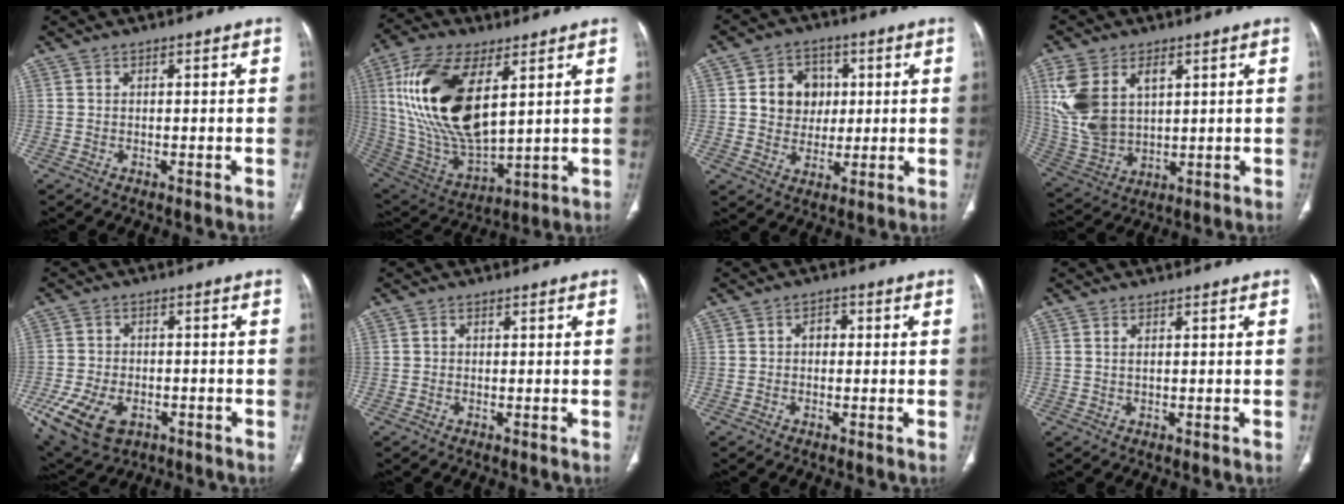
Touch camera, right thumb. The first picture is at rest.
{"total": 23.3, "force": [6.9, 11.0, 19.4], "torque": [-0.382, -0.029, 0.137]}
{"total": 8.8, "force": [1.6, 7.7, 4.1], "torque": [-0.021, -0.001, 0.027]}
{"total": 13.9, "force": [4.6, 8.7, 9.9], "torque": [-0.202, -0.007, 0.108]}
{"total": 13.1, "force": [-5.6, 8.3, 8.4], "torque": [-0.167, 0.010, -0.087]}
{"total": 0.6, "force": [0.0, 0.6, 0.2], "torque": [-0.001, 0.002, -0.001]}
{"total": 2.2, "force": [-0.1, 1.7, 1.4], "torque": [-0.010, 0.010, -0.007]}
{"total": 0.9, "force": [0.3, 0.4, 0.8], "torque": [-0.021, 0.004, 0.010]}